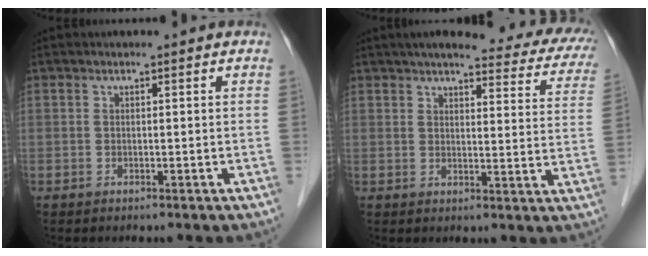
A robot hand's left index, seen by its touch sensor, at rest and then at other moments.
{"total": 20.3, "force": [16.9, 4.6, 10.4], "torque": [-0.121, -0.003, 0.179]}